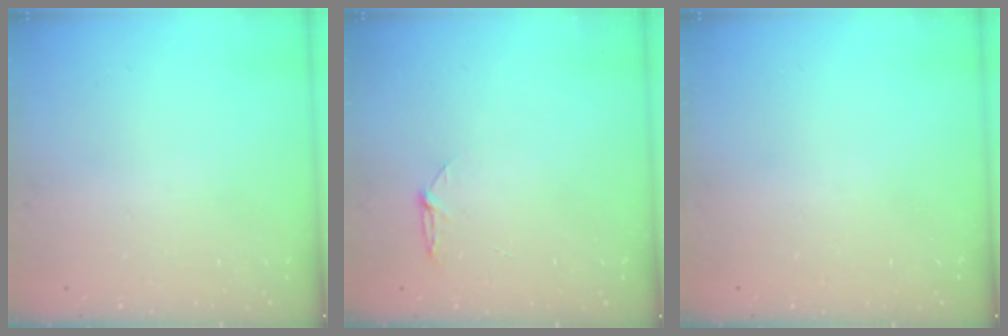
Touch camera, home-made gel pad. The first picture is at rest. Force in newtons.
{"total": 3.9, "press": 3.9, "slide": 0.5}
{"total": 0.0}